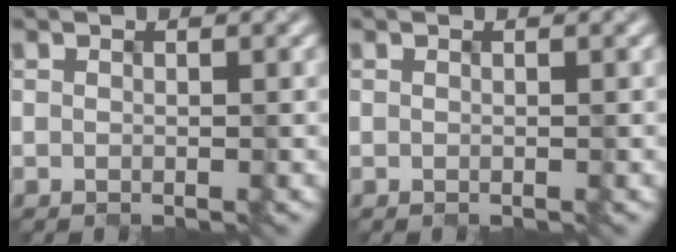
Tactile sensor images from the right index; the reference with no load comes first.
{"total": 0.0}